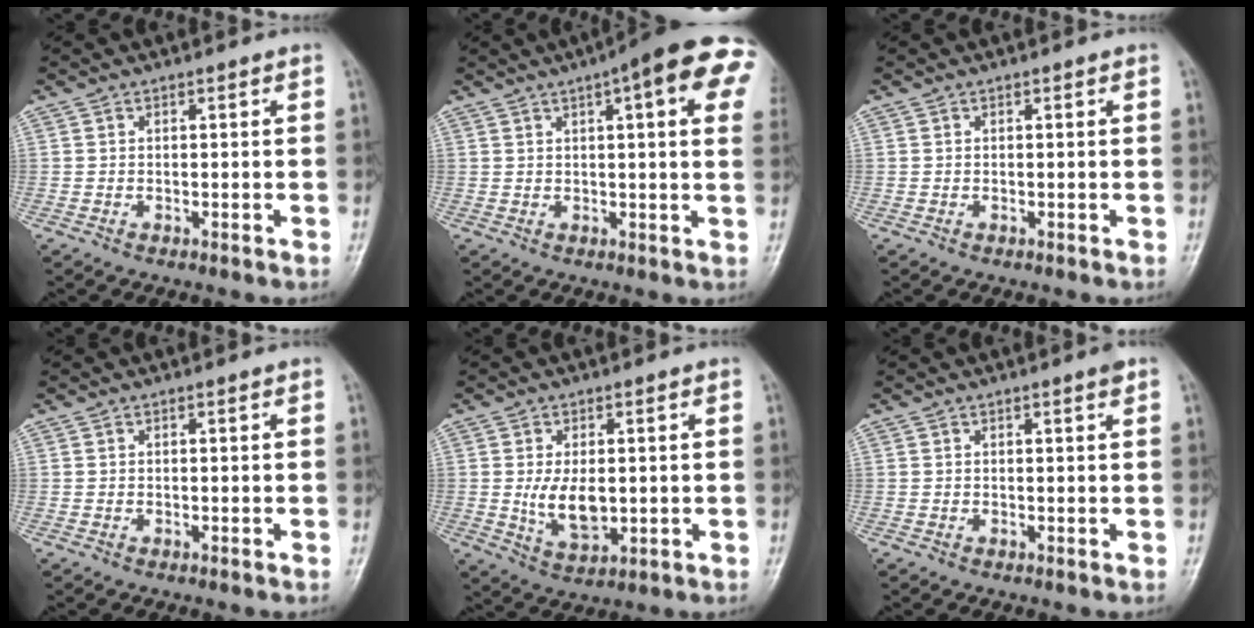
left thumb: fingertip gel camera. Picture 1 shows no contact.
{"total": 16.3, "force": [6.4, 4.0, 14.4], "torque": [-0.175, 0.012, 0.074]}
{"total": 0.0}
{"total": 0.0}
{"total": 7.1, "force": [0.1, 4.1, 5.8], "torque": [-0.095, -0.015, 0.012]}
{"total": 1.0, "force": [0.7, 0.0, 0.8], "torque": [-0.010, -0.003, 0.008]}